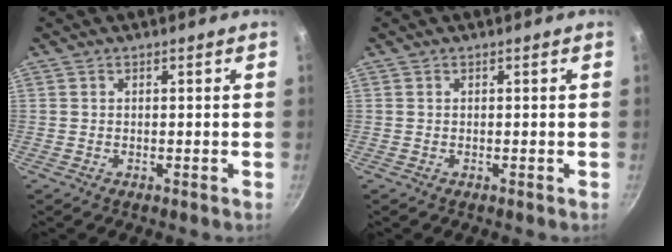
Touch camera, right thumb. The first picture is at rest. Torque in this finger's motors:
{"motor_torque": [-0.04, -0.04, 0.01, 0.00, 0.00]}